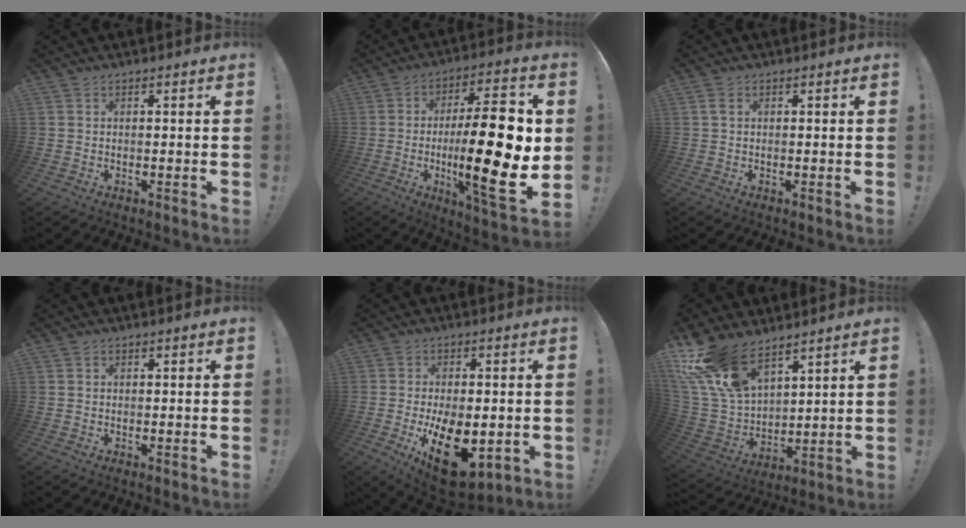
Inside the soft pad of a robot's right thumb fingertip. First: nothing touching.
{"total": 25.1, "force": [-1.5, 6.3, 24.2], "torque": [-0.389, -0.004, -0.025]}
{"total": 0.9, "force": [0.2, 0.3, 0.8], "torque": [-0.011, -0.001, 0.003]}
{"total": 0.0}
{"total": 17.6, "force": [-4.7, 9.5, 14.0], "torque": [-0.202, 0.014, -0.063]}
{"total": 17.2, "force": [12.1, 8.4, 8.8], "torque": [-0.201, -0.079, 0.230]}